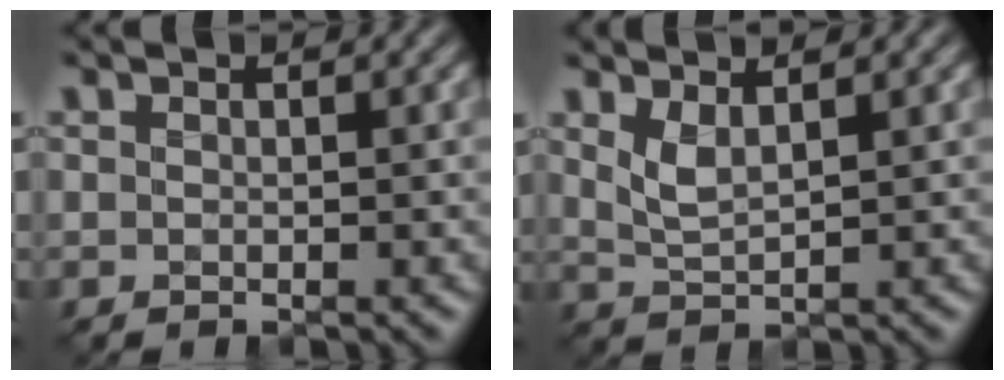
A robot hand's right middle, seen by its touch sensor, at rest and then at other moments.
{"total": 2.0, "force": [0.9, 0.6, 1.7], "torque": [-0.042, -0.007, 0.020]}